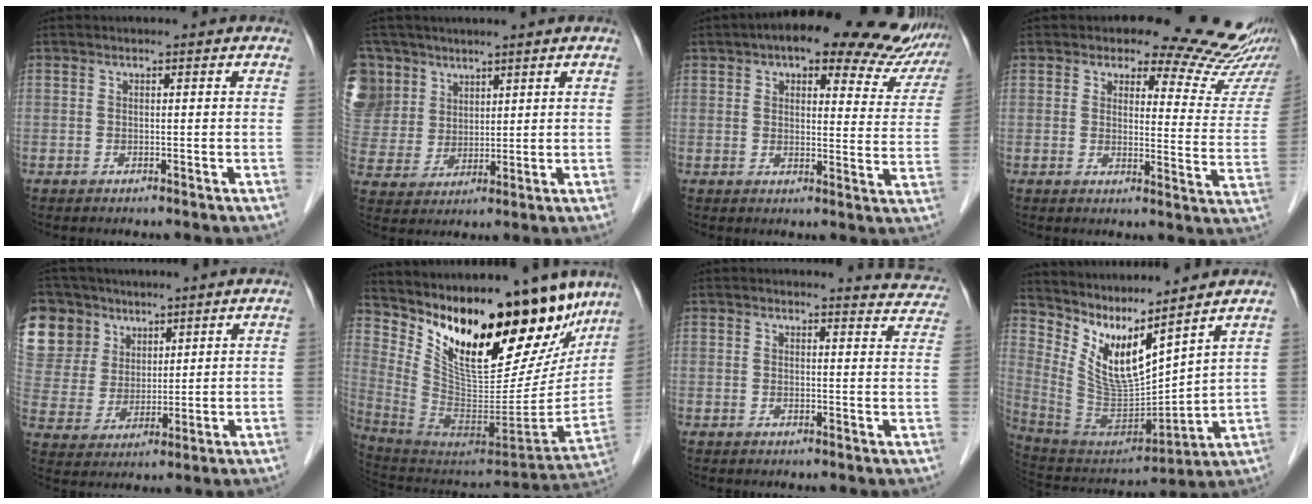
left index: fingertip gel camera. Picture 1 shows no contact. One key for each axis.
{"total": 17.6, "fx": 9.5, "fy": 13.7, "fz": 5.7, "tx": -0.199, "ty": 0.054, "tz": 0.211}
{"total": 17.8, "fx": 14.6, "fy": 5.8, "fz": 8.2, "tx": -0.082, "ty": 0.006, "tz": 0.159}
{"total": 15.6, "fx": 13.5, "fy": 5.0, "fz": 5.8, "tx": -0.036, "ty": -0.059, "tz": 0.126}
{"total": 20.2, "fx": 11.8, "fy": 15.1, "fz": 6.4, "tx": -0.216, "ty": 0.064, "tz": 0.245}
{"total": 26.9, "fx": 19.0, "fy": 9.4, "fz": 16.6, "tx": -0.259, "ty": -0.035, "tz": 0.298}
{"total": 6.2, "fx": 6.1, "fy": 0.6, "fz": -0.1, "tx": 0.010, "ty": -0.031, "tz": 0.044}
{"total": 12.3, "fx": 8.8, "fy": 1.9, "fz": 8.4, "tx": -0.174, "ty": -0.015, "tz": 0.184}